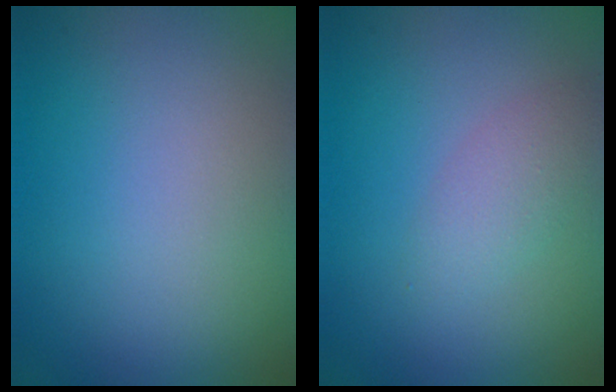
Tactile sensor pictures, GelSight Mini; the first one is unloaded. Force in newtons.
{"total": 2.0, "press": 2.0, "slide": 0.1}